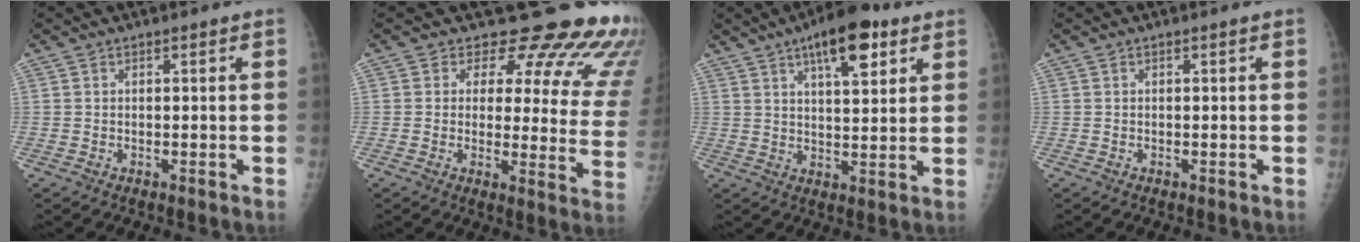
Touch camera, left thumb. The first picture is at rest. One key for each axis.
{"total": 19.2, "fx": 16.0, "fy": 7.7, "fz": 7.3, "tx": -0.039, "ty": -0.119, "tz": 0.159}
{"total": 11.6, "fx": 6.3, "fy": 4.1, "fz": 8.8, "tx": -0.113, "ty": -0.020, "tz": 0.093}
{"total": 0.0}